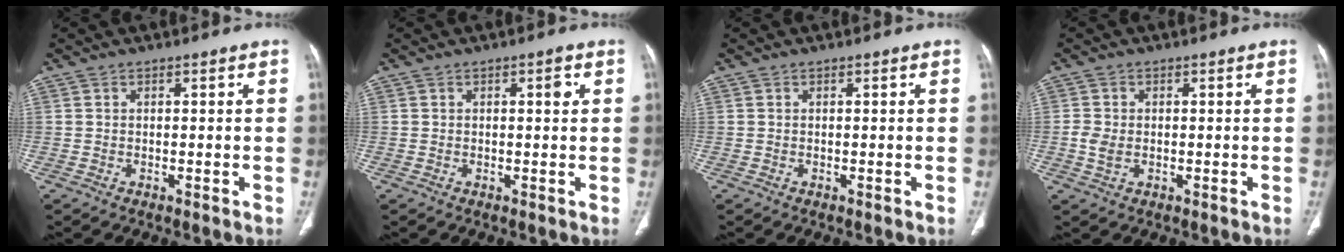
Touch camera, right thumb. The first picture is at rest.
{"total": 2.0, "force": [0.5, 0.8, 1.7], "torque": [-0.023, 0.001, 0.006]}
{"total": 0.0}
{"total": 3.1, "force": [-0.4, 2.1, 2.2], "torque": [-0.051, 0.004, -0.008]}